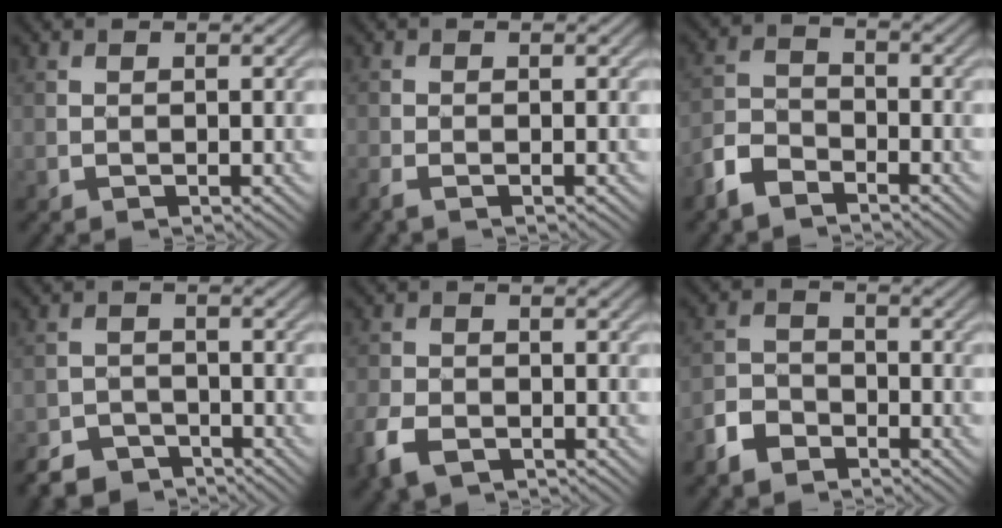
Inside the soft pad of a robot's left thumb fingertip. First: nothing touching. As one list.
[{"total": 1.5, "force": [-1.1, 0.3, 1.0], "torque": [-0.028, -0.006, -0.028]}, {"total": 4.9, "force": [-3.8, 2.2, 2.2], "torque": [-0.048, -0.004, -0.089]}, {"total": 4.6, "force": [-4.0, 2.0, 1.1], "torque": [-0.016, -0.004, -0.077]}, {"total": 5.3, "force": [-3.1, 3.1, 3.0], "torque": [-0.074, -0.012, -0.068]}, {"total": 4.4, "force": [-3.2, 2.5, 1.7], "torque": [-0.038, -0.002, -0.075]}]